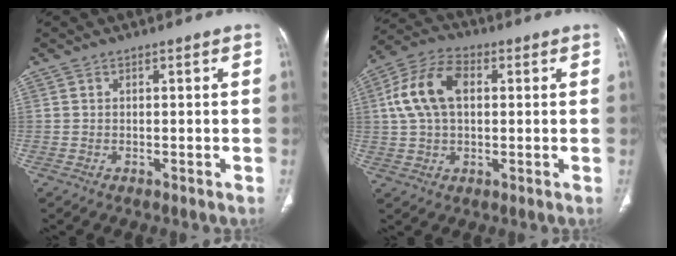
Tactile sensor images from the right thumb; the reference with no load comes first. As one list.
[{"total": 11.6, "force": [2.1, 7.1, 8.9], "torque": [-0.178, 0.025, 0.035]}]